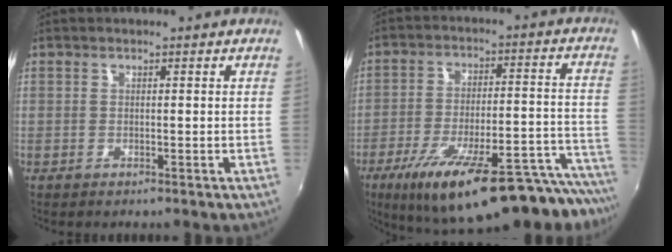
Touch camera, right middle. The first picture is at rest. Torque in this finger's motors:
{"motor_torque": [1.21, -0.93, 0.36, 0.21]}